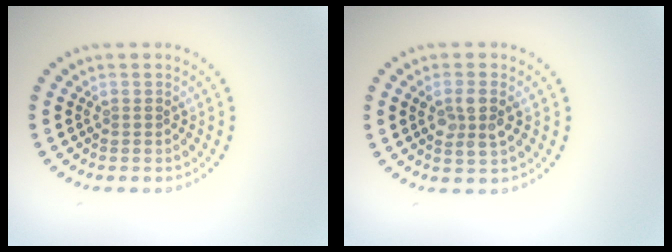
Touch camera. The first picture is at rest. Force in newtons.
{"total": 2.6, "press": 2.5, "slide": 0.8}